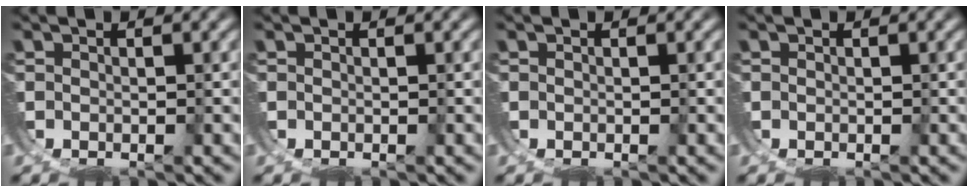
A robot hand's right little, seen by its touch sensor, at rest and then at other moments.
{"total": 0.0}
{"total": 0.0}
{"total": 0.0}